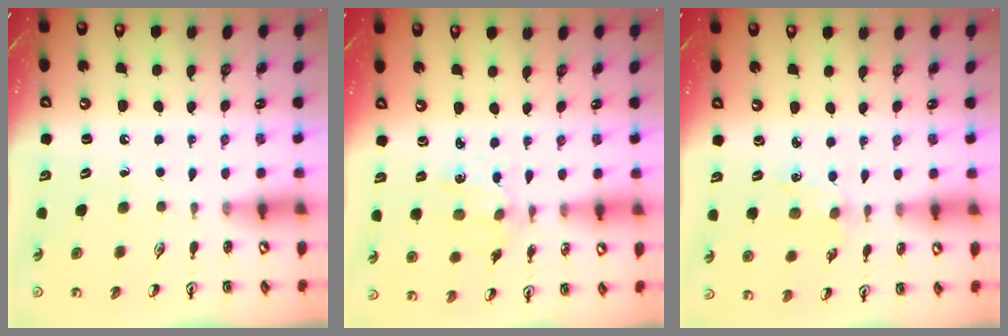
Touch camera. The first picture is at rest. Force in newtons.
{"total": 1.7, "press": 1.7, "slide": 0.3}
{"total": 0.7, "press": 0.7, "slide": 0.2}